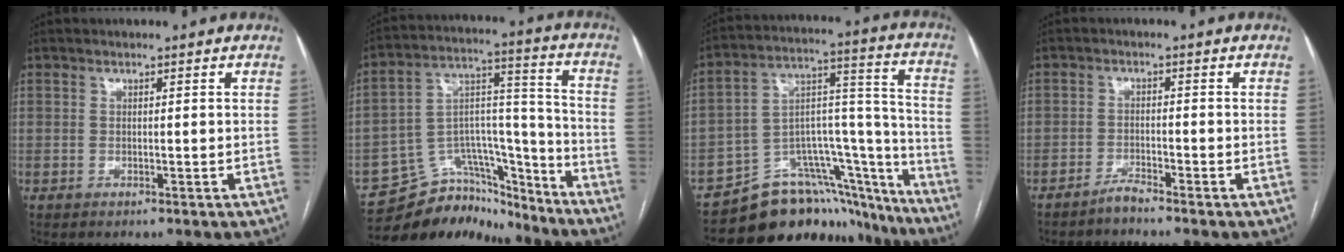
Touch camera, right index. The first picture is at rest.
{"total": 16.5, "force": [-14.8, 6.2, 3.7], "torque": [-0.048, 0.062, -0.235]}
{"total": 20.3, "force": [-17.3, 8.6, 6.0], "torque": [-0.059, 0.079, -0.253]}
{"total": 2.0, "force": [-1.9, -0.3, 0.5], "torque": [-0.009, -0.004, -0.039]}